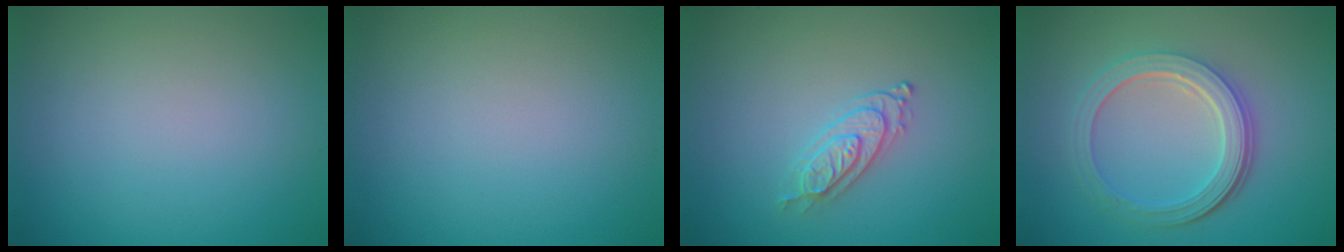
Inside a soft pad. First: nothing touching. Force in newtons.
{"total": 0.0}
{"total": 2.2, "press": 2.0, "slide": 0.7}
{"total": 5.1, "press": 3.7, "slide": 3.5}